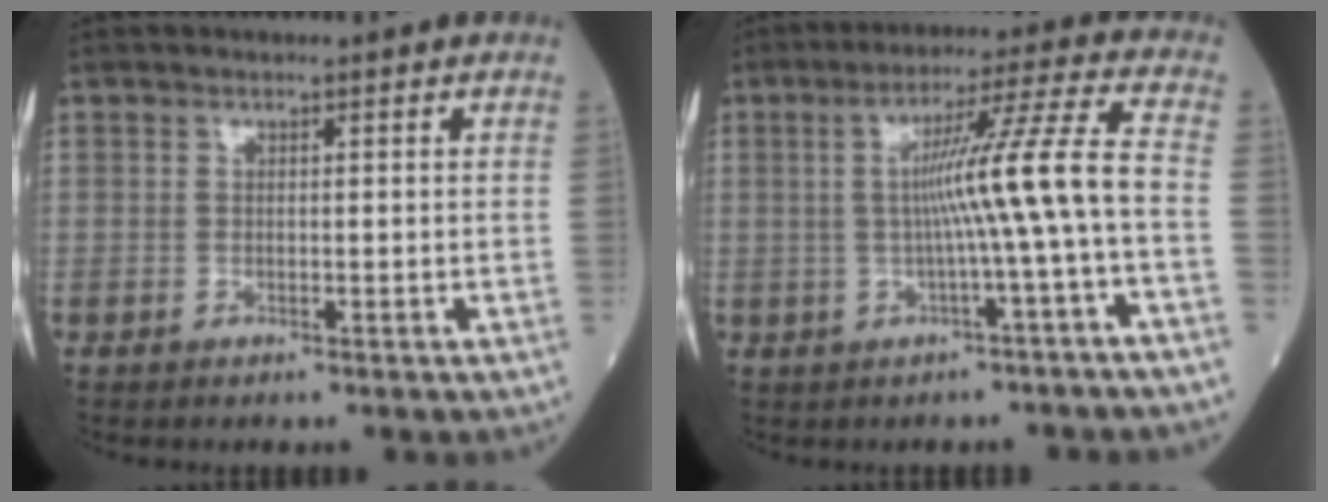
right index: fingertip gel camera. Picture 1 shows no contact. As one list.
[{"total": 9.6, "force": [-1.3, -2.1, 9.3], "torque": [-0.157, 0.019, -0.016]}]